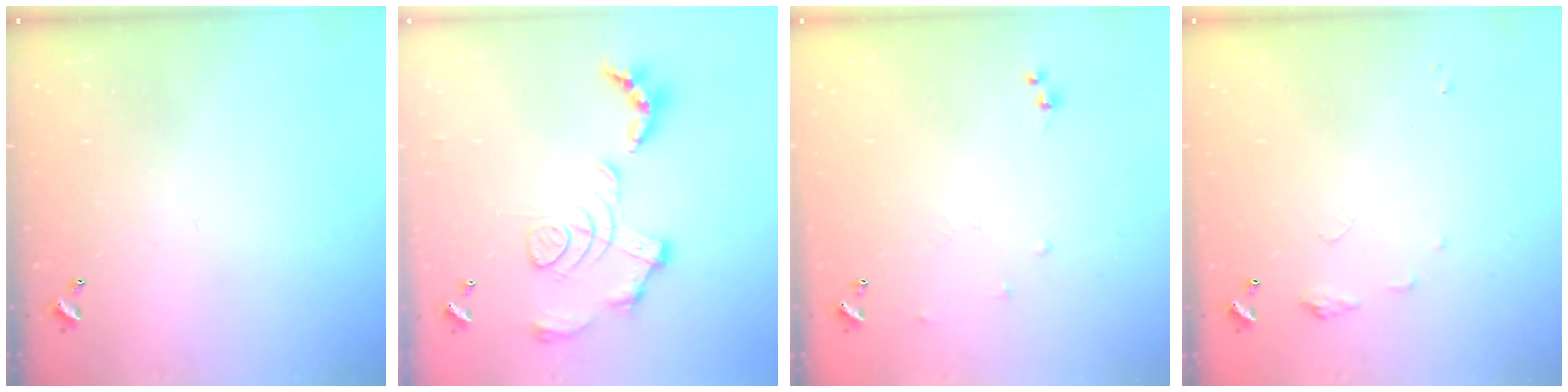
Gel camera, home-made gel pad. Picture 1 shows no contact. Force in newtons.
{"total": 1.7, "press": 1.1, "slide": 1.3}
{"total": 6.3, "press": 6.3, "slide": 0.7}
{"total": 4.5, "press": 4.4, "slide": 0.5}